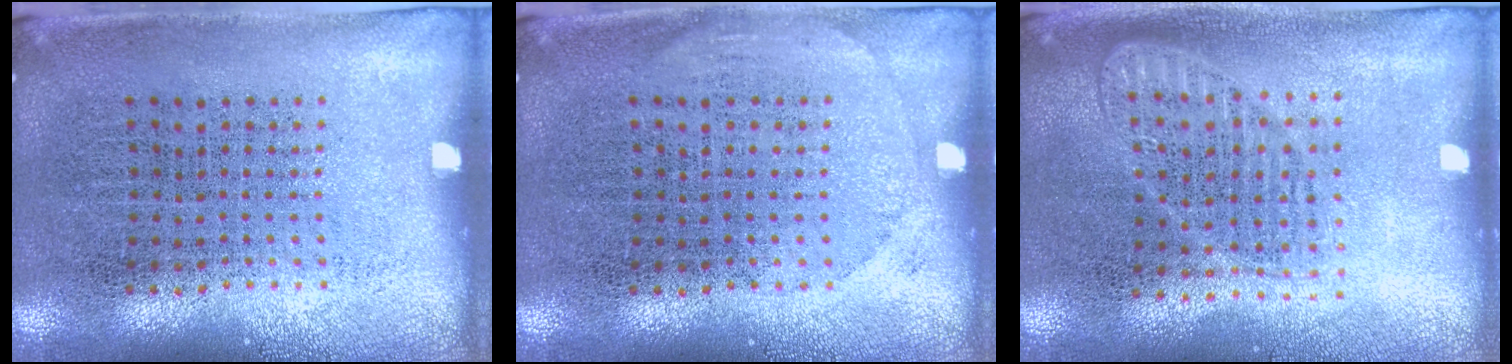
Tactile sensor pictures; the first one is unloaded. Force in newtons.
{"total": 0.9, "press": 0.9, "slide": 0.1}
{"total": 1.5, "press": 1.3, "slide": 0.7}